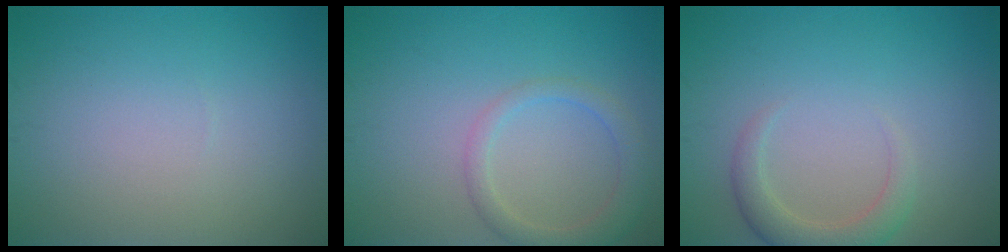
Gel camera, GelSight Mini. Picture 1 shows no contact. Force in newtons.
{"total": 2.7, "press": 2.7, "slide": 0.1}
{"total": 2.8, "press": 2.8, "slide": 0.4}